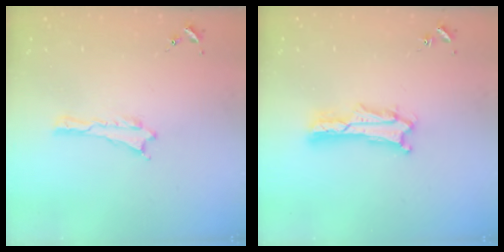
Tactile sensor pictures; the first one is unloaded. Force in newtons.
{"total": 2.1, "press": 2.1, "slide": 0.3}